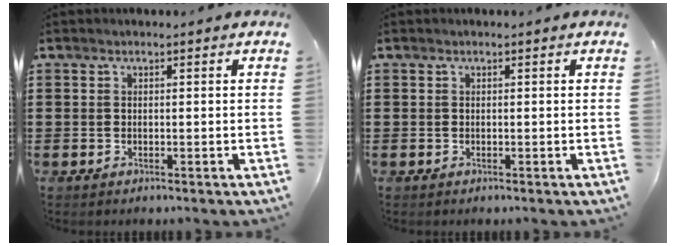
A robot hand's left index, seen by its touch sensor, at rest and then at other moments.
{"total": 0.0}